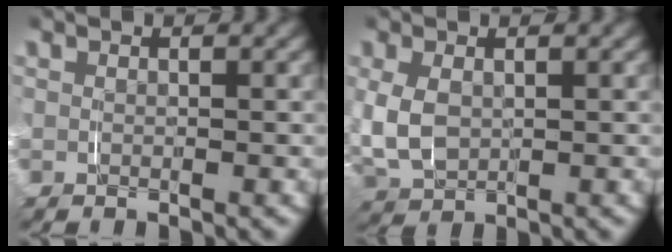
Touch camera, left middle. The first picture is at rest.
{"total": 5.2, "force": [0.1, 4.1, 3.1], "torque": [-0.098, -0.010, 0.011]}